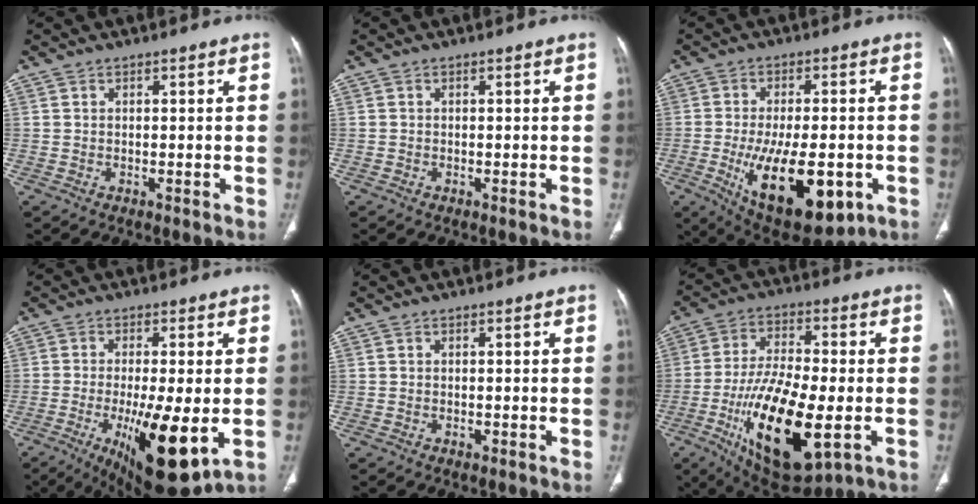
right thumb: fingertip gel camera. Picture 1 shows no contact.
{"total": 0.0}
{"total": 19.0, "force": [-5.9, 8.3, 16.1], "torque": [-0.259, -0.005, -0.067]}
{"total": 15.7, "force": [-4.3, 4.4, 14.4], "torque": [-0.227, -0.022, -0.053]}
{"total": 0.6, "force": [-0.3, 0.4, 0.3], "torque": [-0.004, 0.000, -0.004]}
{"total": 21.2, "force": [-5.8, 8.5, 18.5], "torque": [-0.344, -0.001, -0.087]}